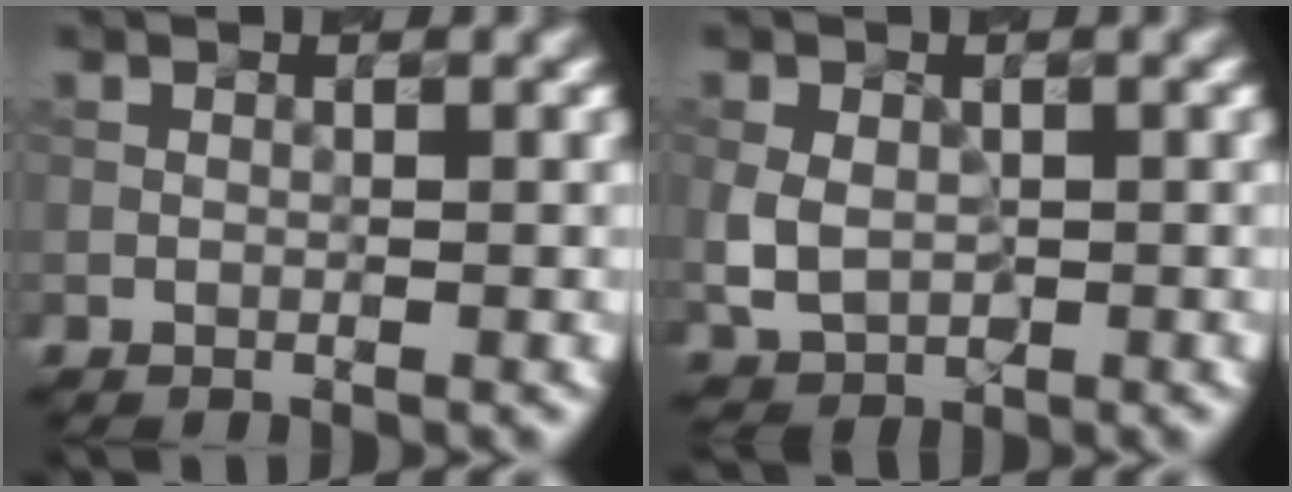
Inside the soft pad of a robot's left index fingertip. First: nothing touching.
{"total": 3.1, "force": [0.0, 2.4, 2.0], "torque": [-0.044, -0.004, 0.002]}